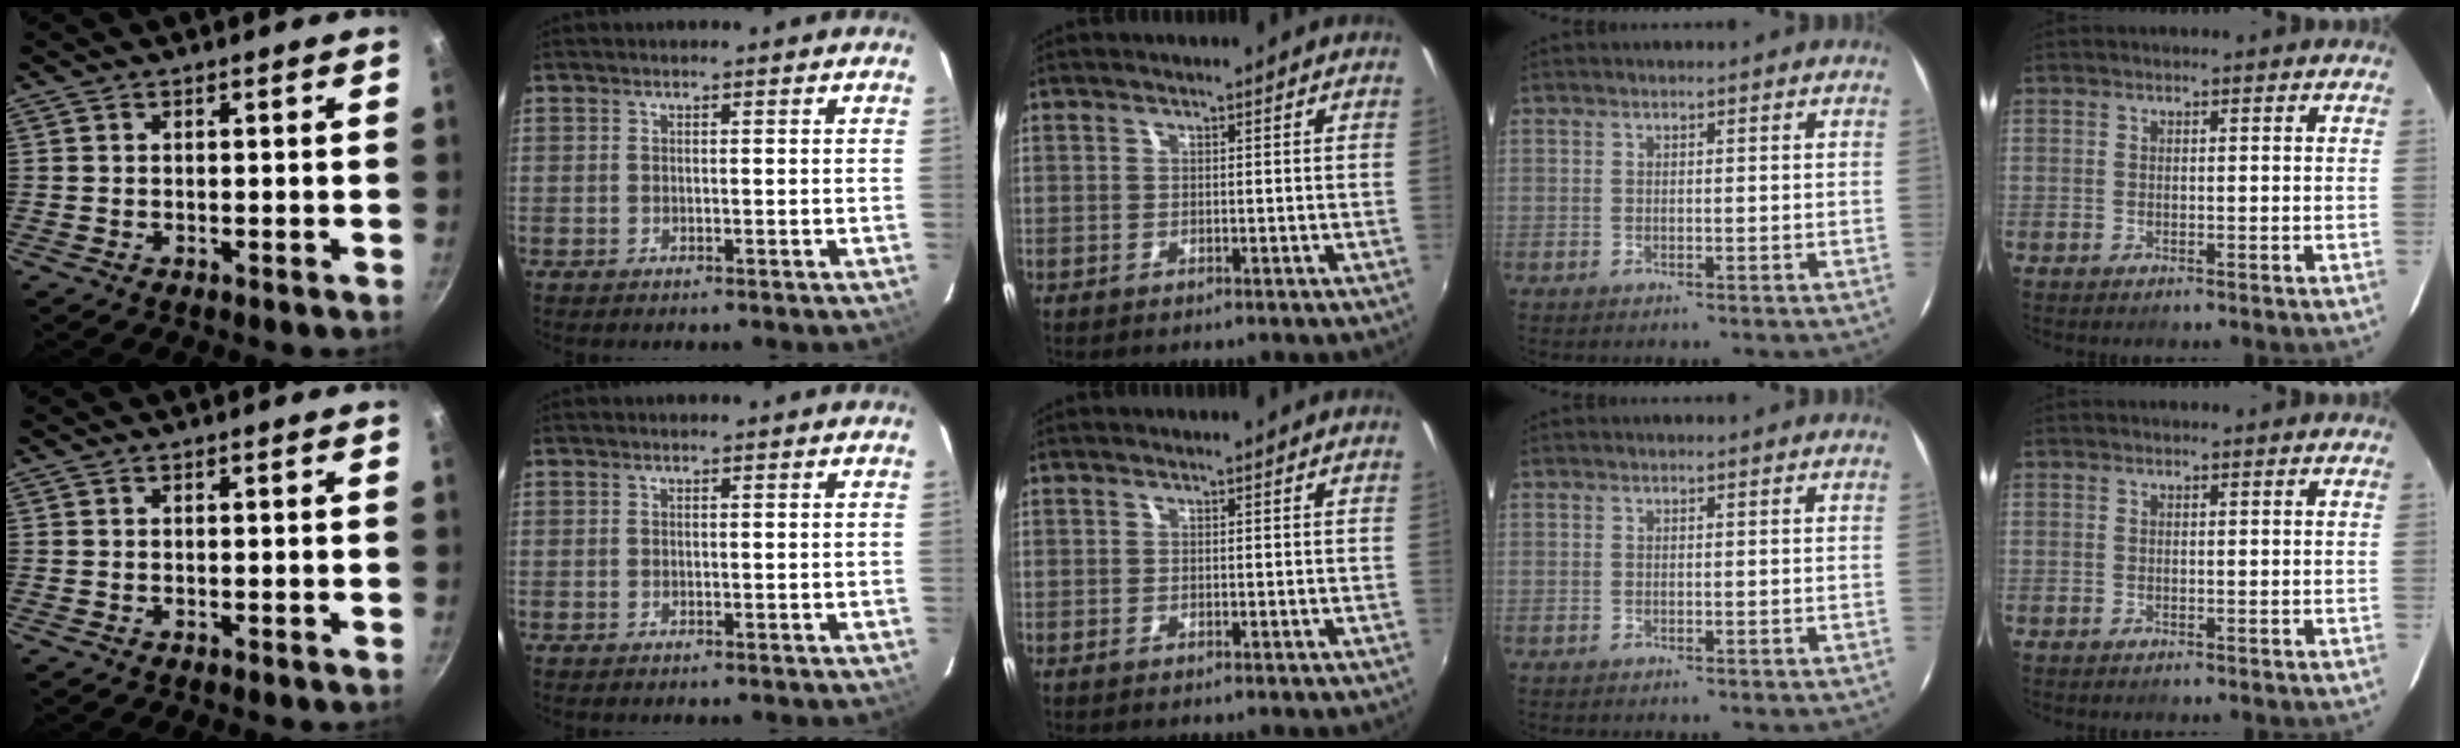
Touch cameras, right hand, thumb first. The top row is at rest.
{}